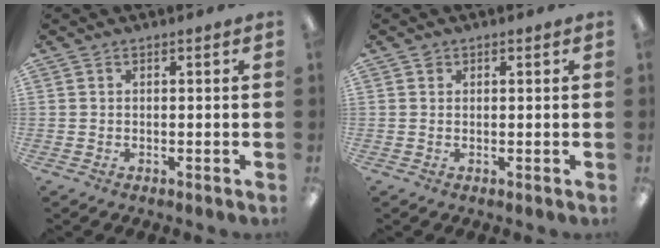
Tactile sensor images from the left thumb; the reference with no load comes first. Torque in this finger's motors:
{"motor_torque": [0.07, -0.02, 0.15, -0.05, 0.02]}